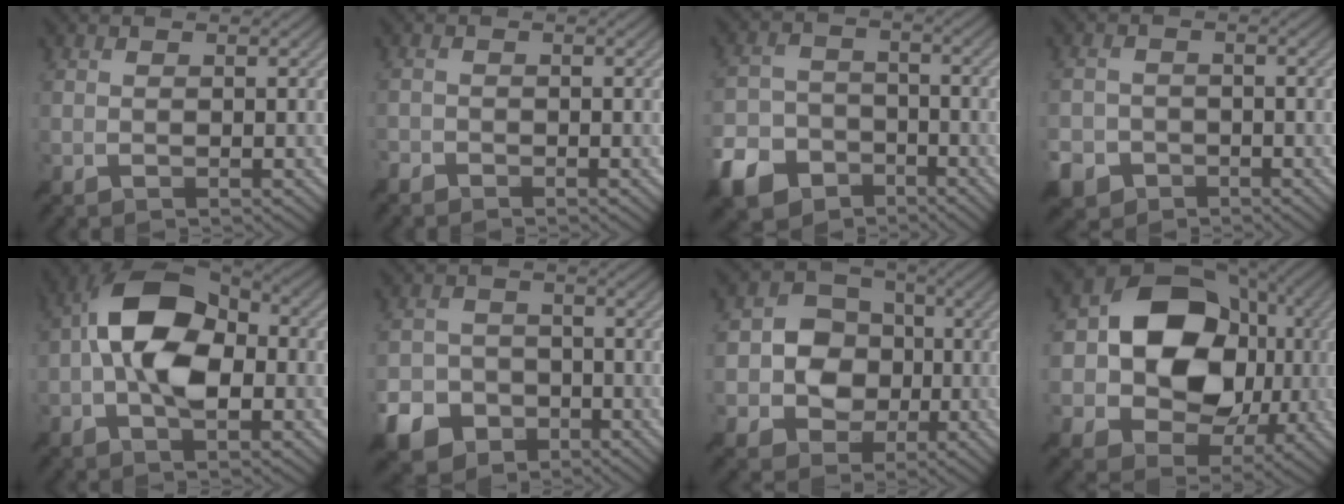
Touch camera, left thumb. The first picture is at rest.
{"total": 1.5, "force": [-1.4, 0.6, 0.1], "torque": [-0.003, -0.002, -0.035]}
{"total": 8.2, "force": [-5.4, 5.3, 3.3], "torque": [-0.077, -0.011, -0.119]}
{"total": 4.4, "force": [-2.8, 3.0, 1.4], "torque": [-0.038, -0.005, -0.058]}
{"total": 12.9, "force": [-0.9, 6.7, 11.0], "torque": [-0.205, 0.021, -0.029]}
{"total": 7.0, "force": [-4.1, 5.1, 2.7], "torque": [-0.061, -0.010, -0.083]}
{"total": 7.9, "force": [-1.0, 6.9, 3.8], "torque": [-0.071, -0.001, -0.041]}
{"total": 14.8, "force": [0.8, 11.6, 9.2], "torque": [-0.157, -0.010, 0.009]}